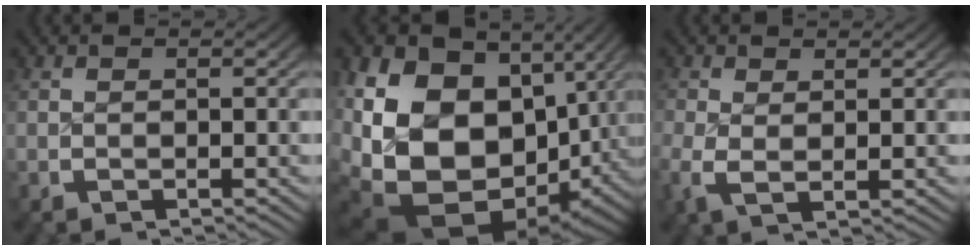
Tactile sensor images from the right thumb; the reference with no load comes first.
{"total": 24.1, "force": [-2.5, 17.7, 16.1], "torque": [-0.349, -0.084, -0.008]}
{"total": 2.2, "force": [0.2, 1.2, 1.8], "torque": [-0.043, -0.015, 0.012]}